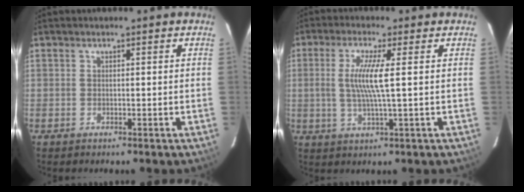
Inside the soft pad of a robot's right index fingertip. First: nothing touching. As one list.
[{"total": 6.8, "force": [0.6, -0.2, 6.7], "torque": [-0.135, -0.005, 0.012]}]